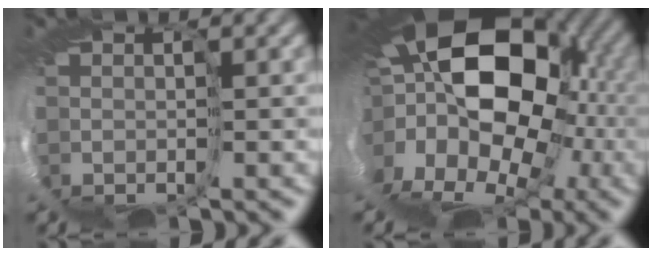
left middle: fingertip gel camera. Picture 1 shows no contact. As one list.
[{"total": 16.5, "force": [0.0, 12.2, 11.2], "torque": [-0.149, 0.008, -0.041]}]